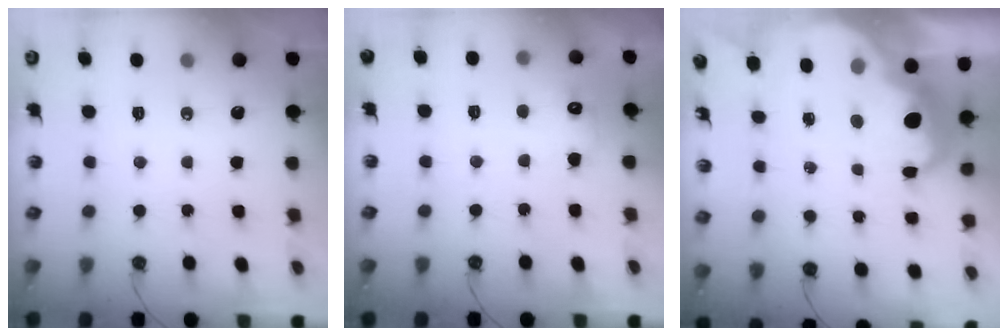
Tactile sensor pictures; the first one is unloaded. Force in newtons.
{"total": 7.8, "press": 7.7, "slide": 0.5}
{"total": 7.9, "press": 7.9, "slide": 0.6}